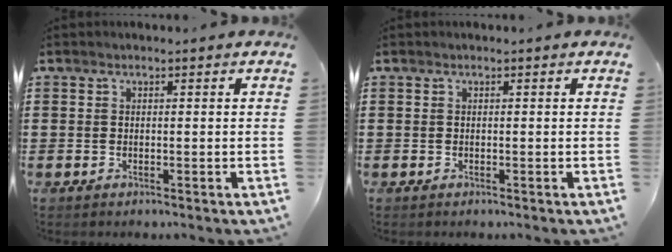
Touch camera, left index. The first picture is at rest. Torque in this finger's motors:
{"motor_torque": [0.00, 0.00, 0.00, 0.00]}